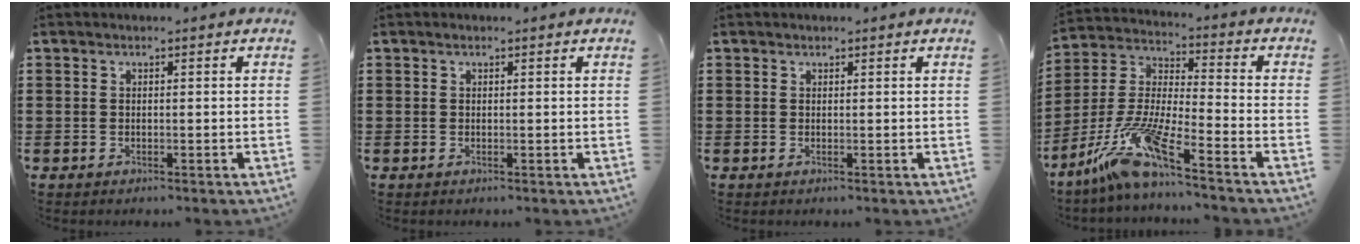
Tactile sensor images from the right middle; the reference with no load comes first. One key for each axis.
{"total": 0.0}
{"total": 0.0}
{"total": 11.3, "fx": -8.7, "fy": 0.1, "fz": 7.3, "tx": -0.169, "ty": -0.016, "tz": -0.181}